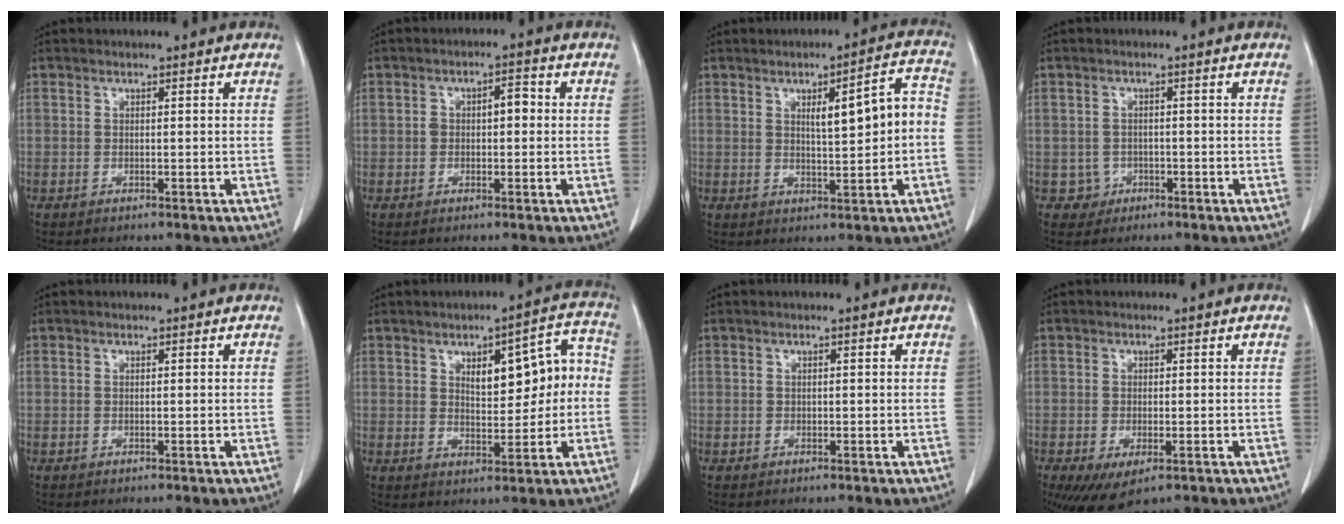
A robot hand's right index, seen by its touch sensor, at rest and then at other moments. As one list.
[{"total": 3.4, "force": [0.2, 1.7, 3.0], "torque": [-0.048, 0.020, 0.005]}, {"total": 8.0, "force": [0.3, 1.5, 7.8], "torque": [-0.111, 0.026, 0.009]}, {"total": 2.5, "force": [-0.7, 2.3, -0.3], "torque": [0.018, 0.013, -0.009]}, {"total": 0.0}, {"total": 9.6, "force": [1.0, 3.9, 8.7], "torque": [-0.108, 0.037, 0.021]}, {"total": 0.0}, {"total": 6.3, "force": [-3.5, 2.7, 4.5], "torque": [-0.072, -0.017, -0.050]}]